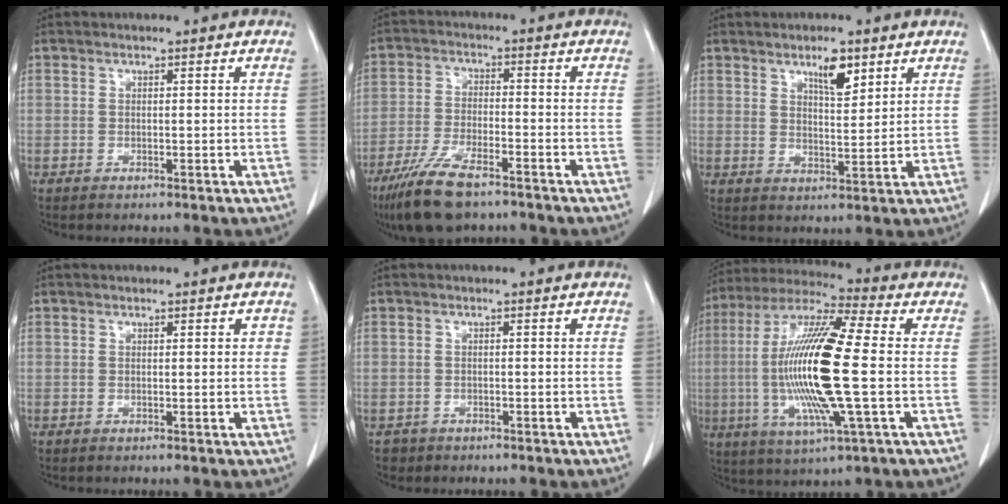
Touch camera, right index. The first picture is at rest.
{"total": 10.2, "force": [-7.2, 2.6, 6.6], "torque": [-0.128, -0.020, -0.128]}
{"total": 5.2, "force": [3.2, 1.5, 3.8], "torque": [-0.065, -0.002, 0.056]}
{"total": 0.9, "force": [0.3, 0.5, 0.8], "torque": [-0.005, 0.002, 0.004]}
{"total": 1.6, "force": [-0.9, 1.4, -0.3], "torque": [-0.002, 0.006, -0.013]}
{"total": 19.2, "force": [-1.5, 1.5, 19.1], "torque": [-0.396, -0.005, -0.036]}